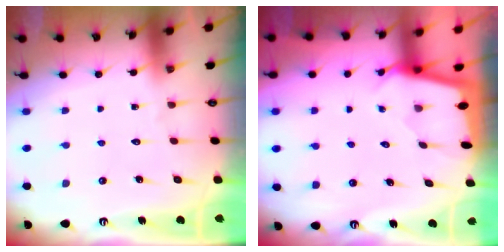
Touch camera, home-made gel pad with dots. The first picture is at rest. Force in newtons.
{"total": 1.7, "press": 1.6, "slide": 0.2}